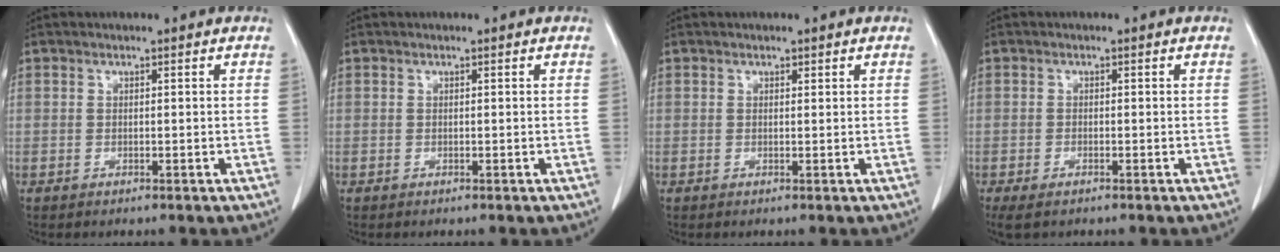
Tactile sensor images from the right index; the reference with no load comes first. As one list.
[{"total": 0.0}, {"total": 0.6, "force": [0.3, 0.4, 0.2], "torque": [-0.005, 0.005, 0.006]}, {"total": 3.9, "force": [-2.3, 1.8, 2.6], "torque": [-0.057, -0.009, -0.037]}]